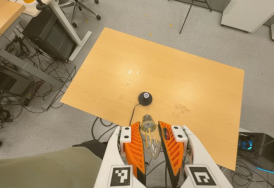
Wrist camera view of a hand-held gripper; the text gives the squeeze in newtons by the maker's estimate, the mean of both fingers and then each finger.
{"total": 20.7, "left": 22.5, "right": 18.9}